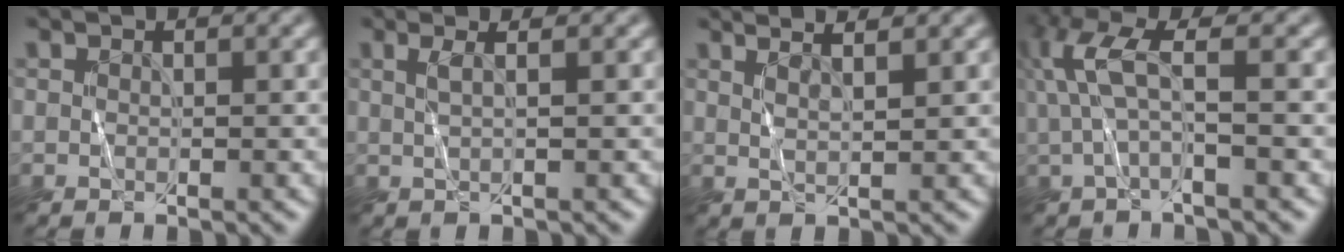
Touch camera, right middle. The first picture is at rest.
{"total": 1.6, "force": [0.6, 0.2, 1.4], "torque": [-0.021, 0.002, 0.002]}
{"total": 3.6, "force": [2.6, 0.9, 2.4], "torque": [-0.026, 0.024, 0.016]}
{"total": 3.8, "force": [0.9, 0.4, 3.7], "torque": [-0.091, 0.008, 0.018]}